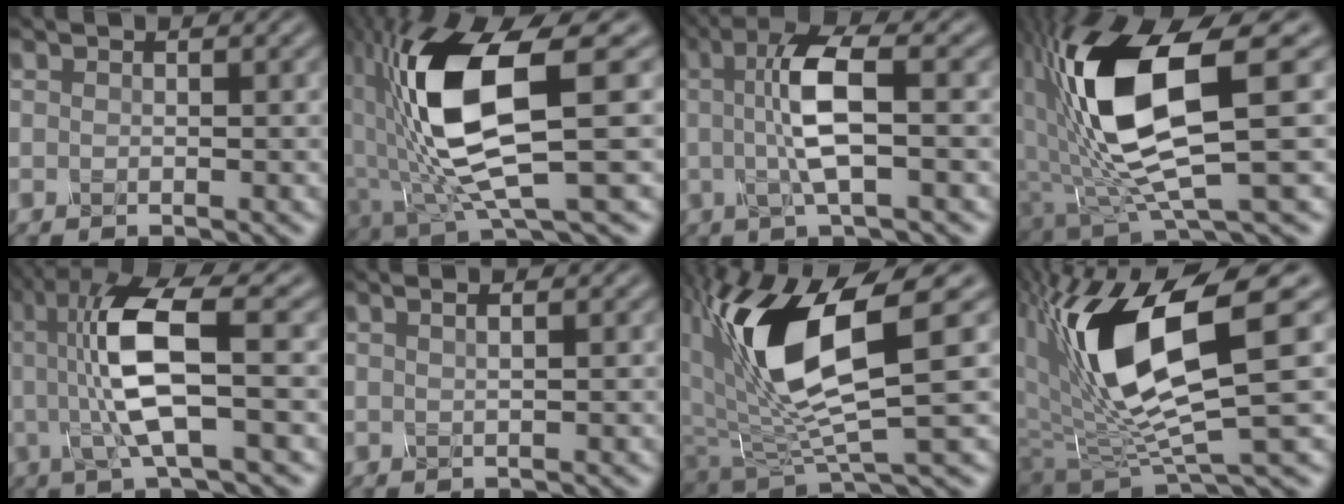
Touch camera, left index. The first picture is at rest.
{"total": 11.3, "force": [0.8, 3.3, 10.7], "torque": [-0.231, -0.009, 0.029]}
{"total": 4.7, "force": [0.5, 0.6, 4.7], "torque": [-0.107, 0.014, 0.014]}
{"total": 11.1, "force": [1.9, 3.4, 10.5], "torque": [-0.227, -0.012, 0.053]}
{"total": 7.5, "force": [0.9, 1.3, 7.4], "torque": [-0.154, 0.012, 0.026]}
{"total": 2.5, "force": [1.5, 1.1, 1.6], "torque": [-0.007, 0.024, -0.007]}
{"total": 9.7, "force": [2.4, 3.1, 8.8], "torque": [-0.188, -0.004, 0.054]}
{"total": 10.9, "force": [3.1, 3.5, 9.8], "torque": [-0.197, -0.006, 0.067]}